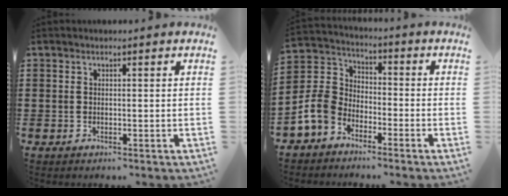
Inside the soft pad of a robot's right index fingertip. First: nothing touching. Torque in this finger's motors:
{"motor_torque": [0.66, 0.84, -0.27, -0.21]}